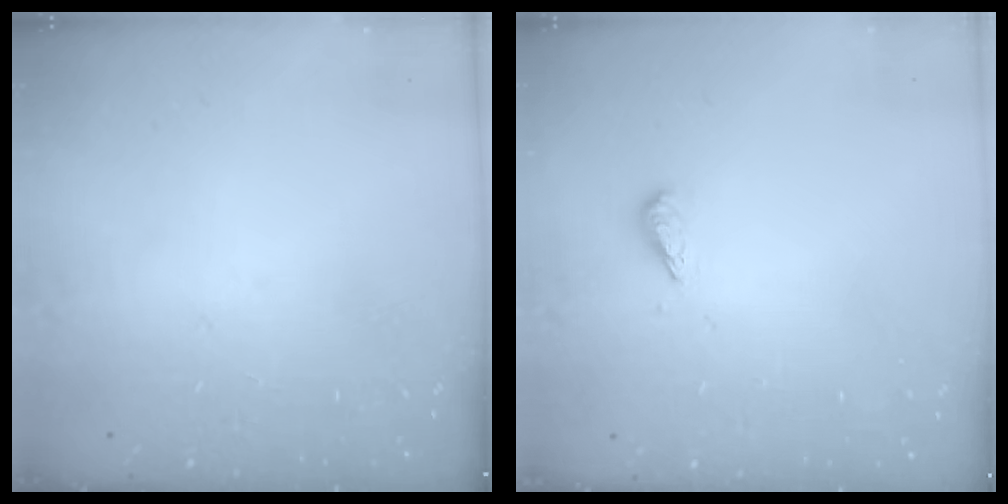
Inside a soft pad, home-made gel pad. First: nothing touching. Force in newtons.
{"total": 2.7, "press": 2.7, "slide": 0.6}